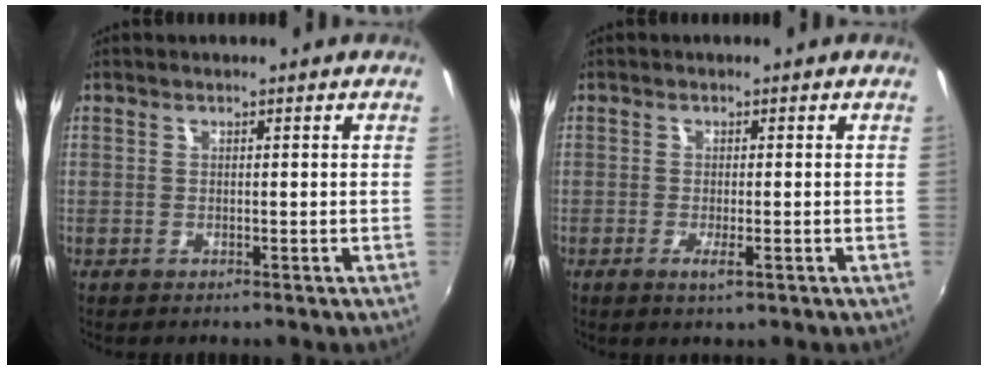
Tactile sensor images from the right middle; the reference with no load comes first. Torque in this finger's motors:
{"motor_torque": [1.01, -1.13, 0.04, 0.05]}